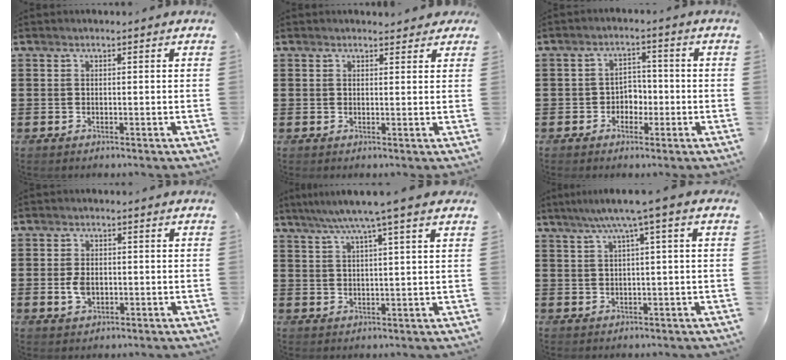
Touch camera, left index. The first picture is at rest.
{"total": 1.8, "force": [1.6, 0.6, 0.6], "torque": [-0.007, 0.002, 0.028]}
{"total": 3.1, "force": [-1.4, 2.5, 1.1], "torque": [-0.031, 0.007, -0.034]}
{"total": 3.3, "force": [-0.3, 2.1, 2.5], "torque": [-0.055, 0.002, -0.008]}
{"total": 6.3, "force": [4.6, -0.6, 4.2], "torque": [-0.094, -0.010, 0.076]}
{"total": 4.6, "force": [1.8, -0.6, 4.2], "torque": [-0.085, -0.003, 0.025]}